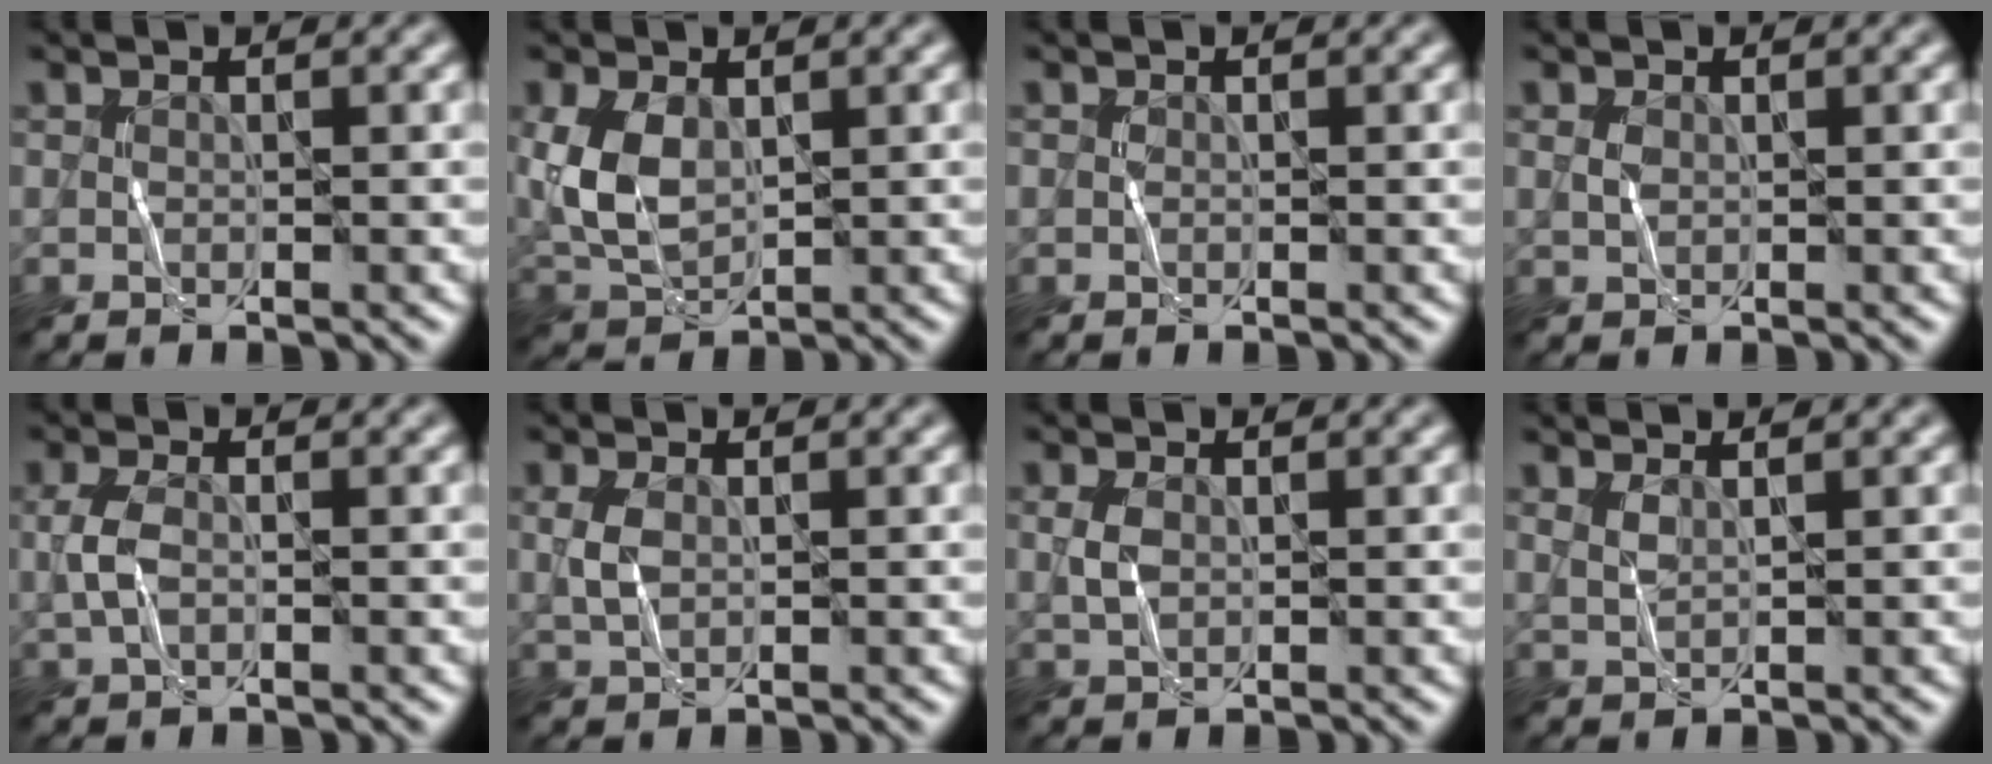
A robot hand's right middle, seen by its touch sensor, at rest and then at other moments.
{"total": 4.9, "force": [0.8, 3.2, 3.6], "torque": [-0.088, 0.002, 0.023]}
{"total": 0.0}
{"total": 0.9, "force": [0.3, 0.6, 0.5], "torque": [-0.015, -0.001, 0.007]}
{"total": 2.4, "force": [-0.1, 1.4, 1.9], "torque": [-0.052, 0.002, -0.004]}
{"total": 2.1, "force": [0.3, 1.3, 1.6], "torque": [-0.044, 0.001, 0.009]}
{"total": 1.8, "force": [0.3, 1.2, 1.2], "torque": [-0.033, 0.002, 0.007]}
{"total": 1.1, "force": [0.8, 0.2, 0.7], "torque": [-0.020, 0.000, 0.017]}